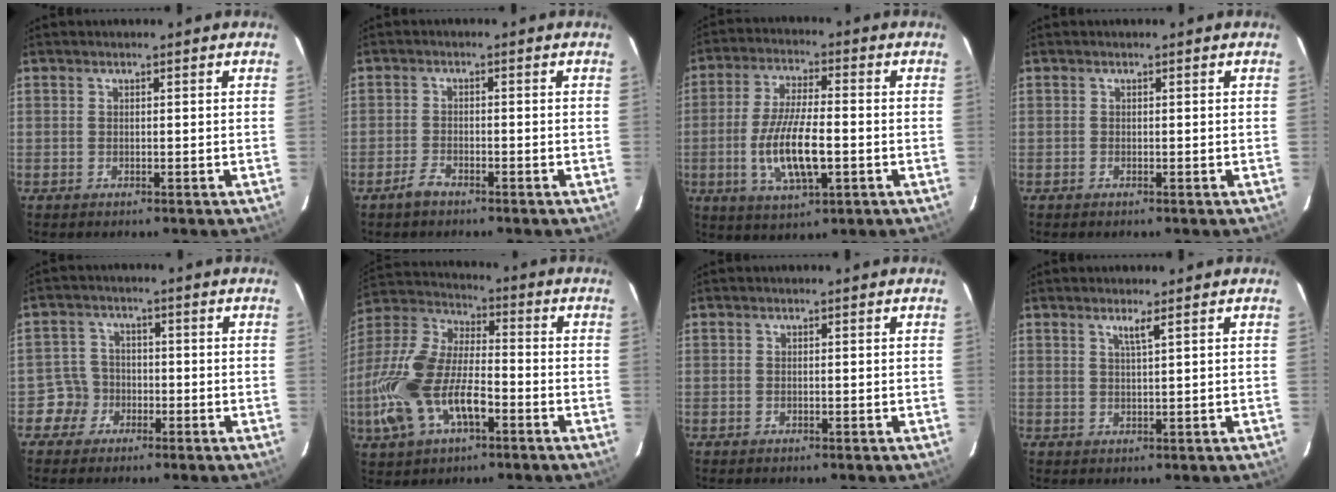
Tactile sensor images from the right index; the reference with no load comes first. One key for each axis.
{"total": 2.6, "fx": -2.2, "fy": 0.9, "fz": 1.1, "tx": -0.034, "ty": 0.002, "tz": -0.043}
{"total": 12.1, "fx": -2.8, "fy": 3.6, "fz": 11.2, "tx": -0.223, "ty": -0.008, "tz": -0.050}
{"total": 0.0}
{"total": 4.4, "fx": -2.0, "fy": 3.9, "fz": -0.2, "tx": 0.009, "ty": 0.022, "tz": -0.037}
{"total": 18.8, "fx": -6.2, "fy": 8.8, "fz": 15.4, "tx": -0.342, "ty": -0.009, "tz": -0.115}
{"total": 0.0}
{"total": 1.9, "fx": 1.1, "fy": -0.4, "fz": 1.5, "tx": -0.026, "ty": -0.003, "tz": 0.021}